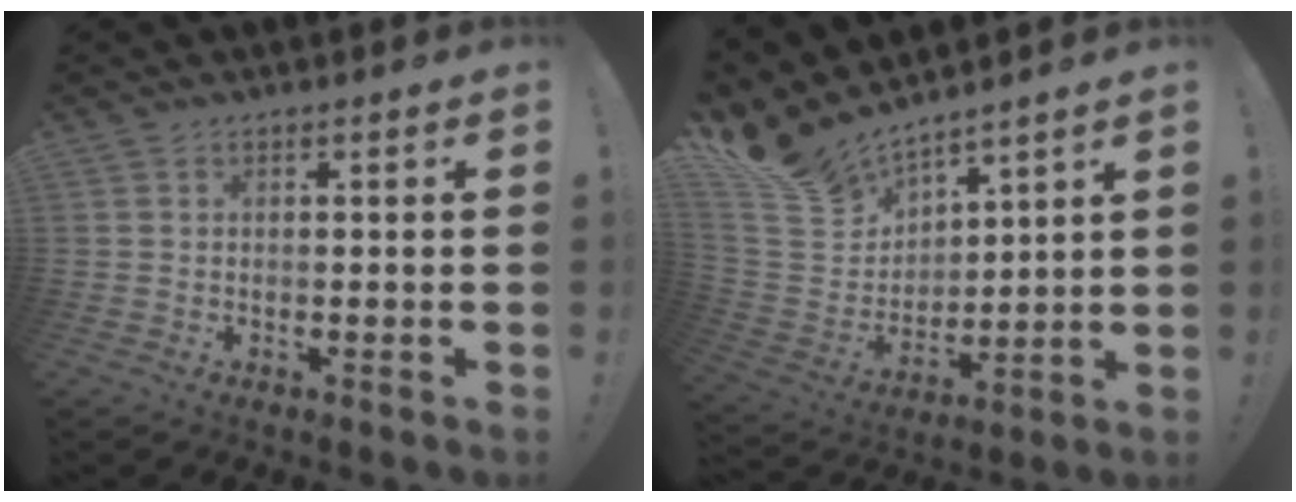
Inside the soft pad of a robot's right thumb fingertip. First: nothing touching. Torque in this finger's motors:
{"motor_torque": [-0.84, 1.77, 0.21, 0.40, 0.00]}